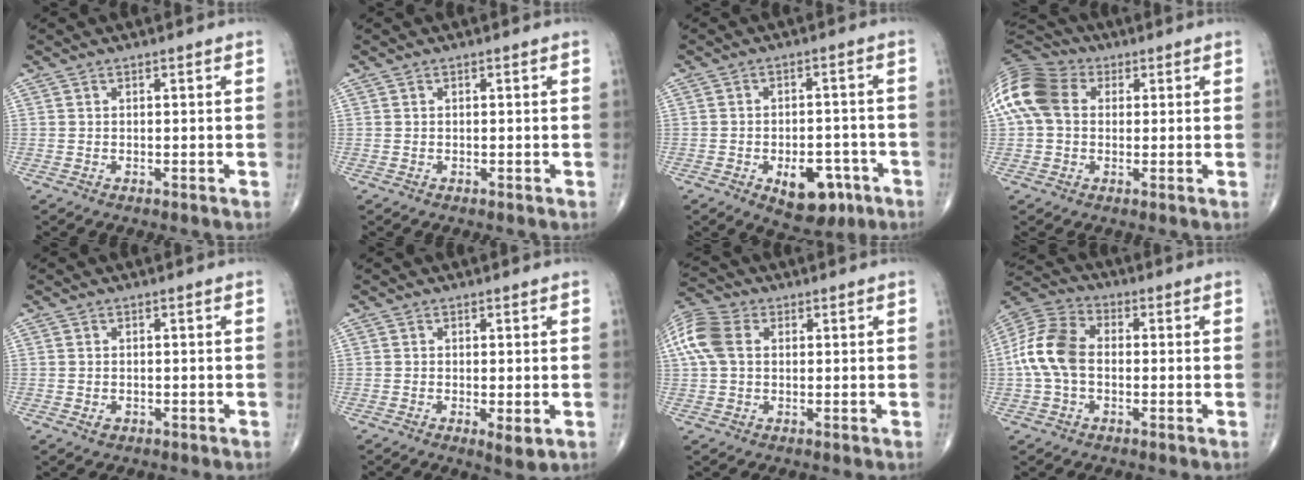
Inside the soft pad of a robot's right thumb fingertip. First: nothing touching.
{"total": 0.0}
{"total": 9.7, "force": [-4.3, 5.6, 6.7], "torque": [-0.064, 0.023, -0.051]}
{"total": 14.7, "force": [2.8, 11.1, 9.3], "torque": [-0.200, 0.034, 0.041]}
{"total": 1.4, "force": [-0.5, 1.1, 0.7], "torque": [-0.010, 0.004, -0.004]}
{"total": 3.2, "force": [-0.7, 1.0, 2.9], "torque": [-0.051, -0.012, -0.013]}
{"total": 9.6, "force": [1.9, 6.7, 6.6], "torque": [-0.158, 0.026, 0.033]}
{"total": 11.6, "force": [-0.6, 7.7, 8.7], "torque": [-0.180, 0.032, -0.023]}